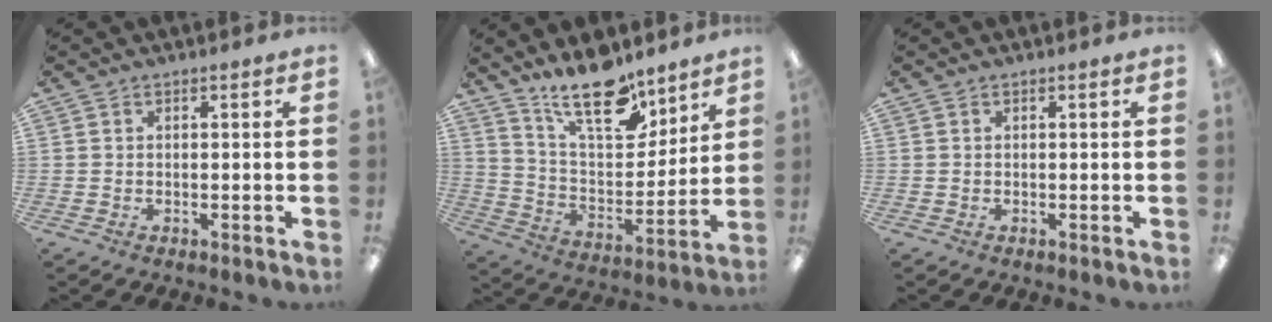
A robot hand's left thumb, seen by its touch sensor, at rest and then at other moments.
{"total": 18.8, "force": [13.9, 7.5, 10.2], "torque": [-0.178, -0.080, 0.242]}
{"total": 0.0}